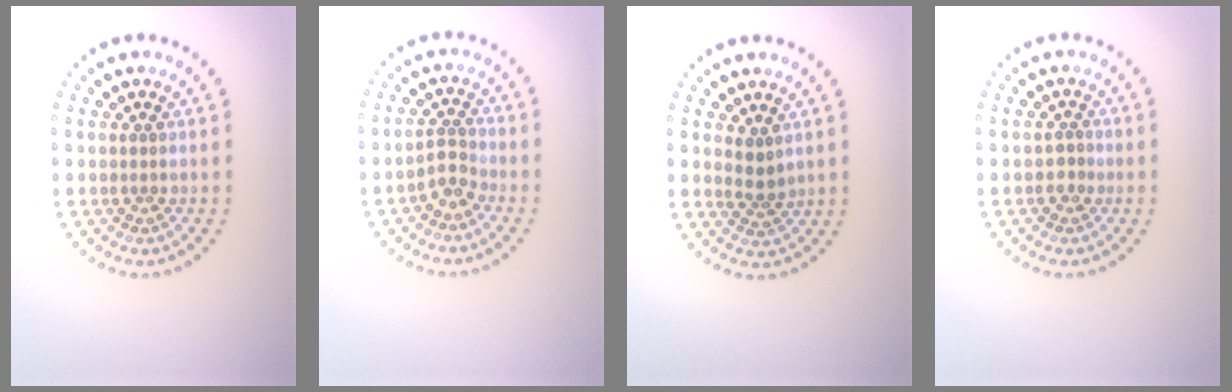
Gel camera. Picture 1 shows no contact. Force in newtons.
{"total": 2.0, "press": 1.5, "slide": 1.2}
{"total": 1.7, "press": 1.4, "slide": 1.0}
{"total": 1.0, "press": 0.9, "slide": 0.4}